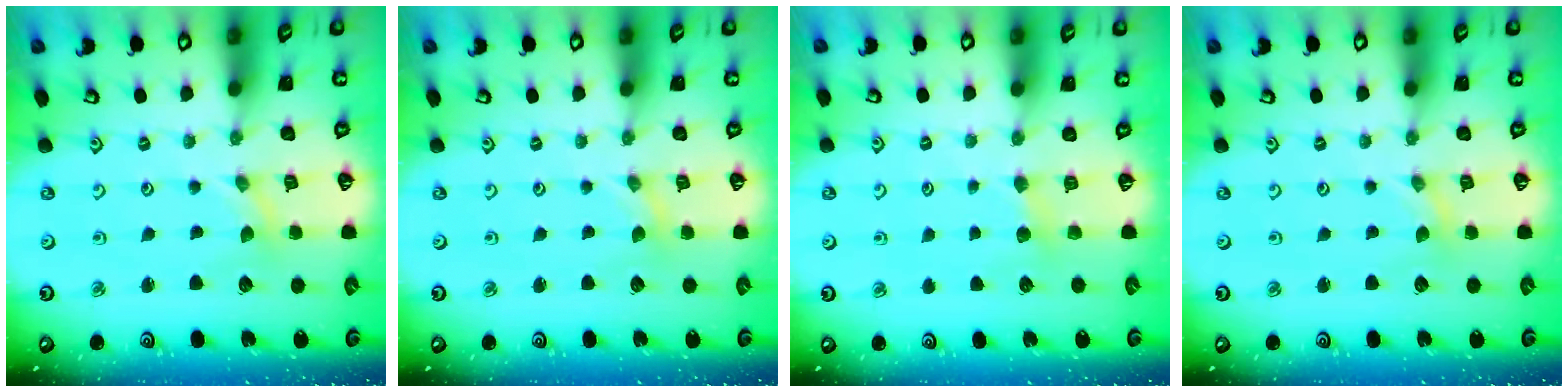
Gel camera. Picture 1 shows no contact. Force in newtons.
{"total": 0.0}
{"total": 3.3, "press": 3.3, "slide": 0.4}
{"total": 0.0}